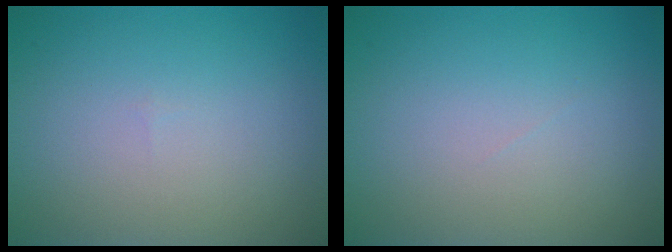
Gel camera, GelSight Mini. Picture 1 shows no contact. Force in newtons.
{"total": 0.0}